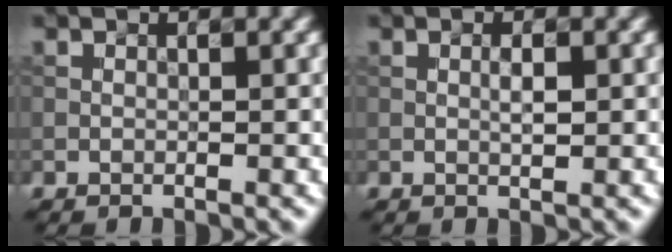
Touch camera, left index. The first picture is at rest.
{"total": 1.2, "force": [0.1, 0.3, 1.2], "torque": [-0.023, 0.001, 0.002]}